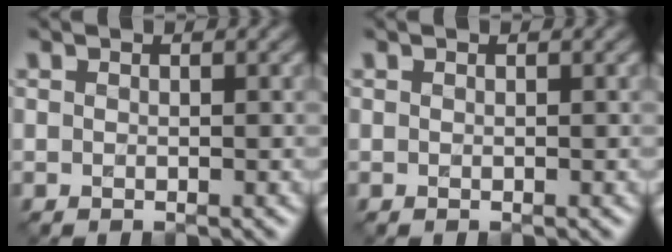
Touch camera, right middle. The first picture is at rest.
{"total": 0.0}